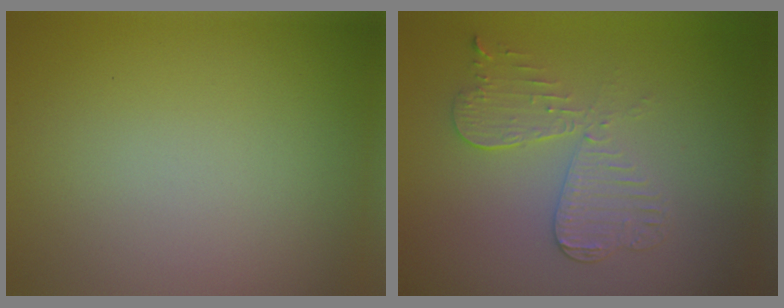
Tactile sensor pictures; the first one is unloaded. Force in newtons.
{"total": 3.9, "press": 3.3, "slide": 2.0}